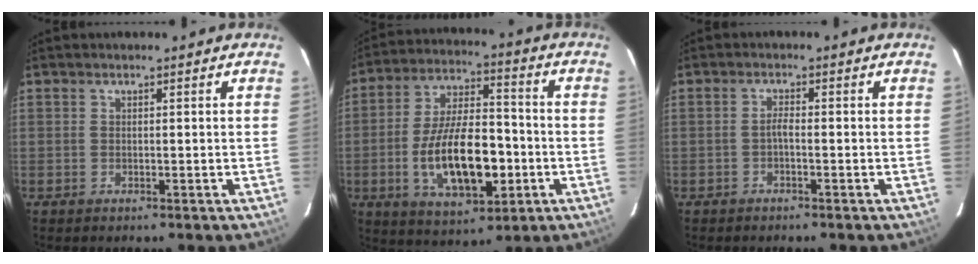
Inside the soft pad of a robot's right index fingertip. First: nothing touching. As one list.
[{"total": 17.2, "force": [-4.3, 7.7, 14.8], "torque": [-0.285, 0.001, -0.060]}, {"total": 1.3, "force": [-0.7, 0.2, 1.0], "torque": [-0.021, 0.004, -0.015]}]